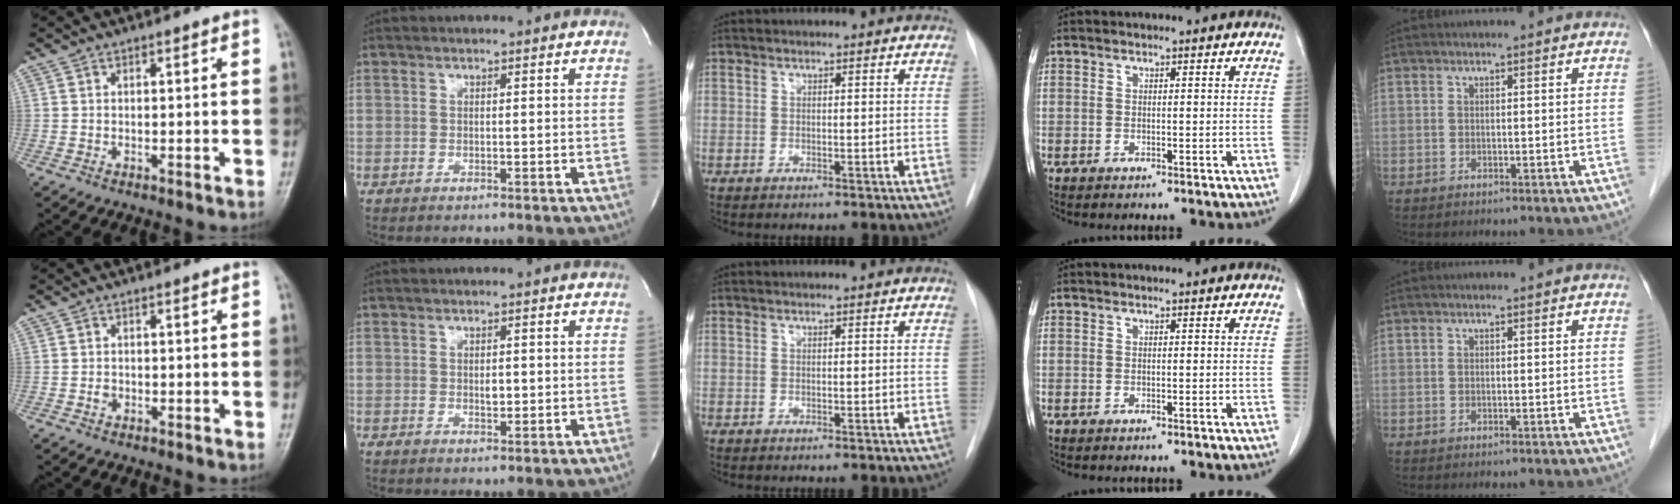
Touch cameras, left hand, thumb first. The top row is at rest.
{"thumb": {"total": 1.0, "force": [-0.3, 0.9, 0.5], "torque": [-0.004, 0.002, -0.006]}, "index": {"total": 1.3, "force": [0.0, 0.7, 1.2], "torque": [-0.018, -0.001, 0.003]}}